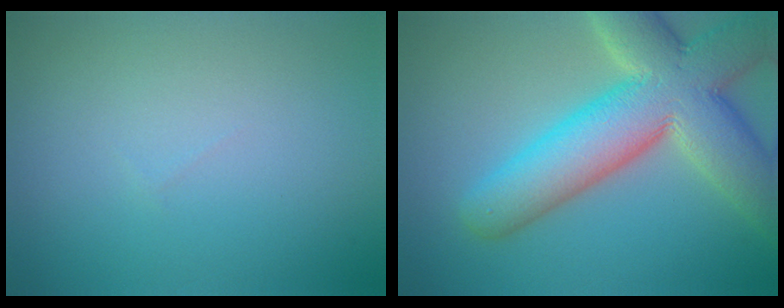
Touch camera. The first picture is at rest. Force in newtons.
{"total": 11.4, "press": 11.4, "slide": 1.1}